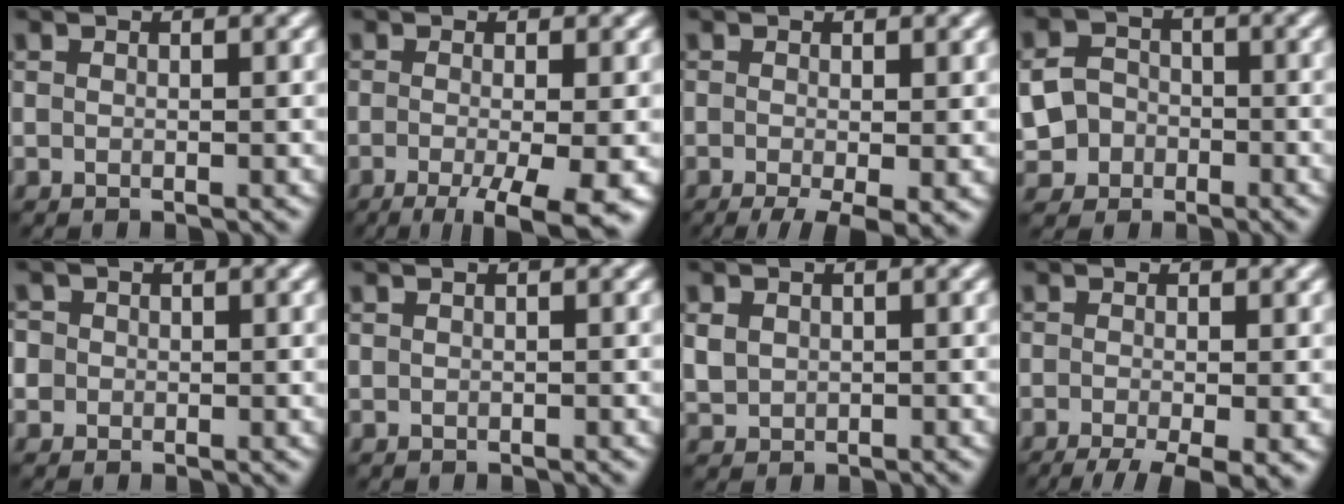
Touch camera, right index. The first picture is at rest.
{"total": 7.3, "force": [-3.2, 1.9, 6.3], "torque": [-0.086, -0.016, -0.042]}
{"total": 4.5, "force": [-2.0, 1.2, 3.8], "torque": [-0.059, -0.008, -0.031]}
{"total": 6.4, "force": [-2.4, 5.6, 1.9], "torque": [-0.028, -0.014, -0.058]}
{"total": 3.1, "force": [0.7, 2.9, 1.0], "torque": [-0.007, 0.019, -0.008]}
{"total": 0.0}
{"total": 2.0, "force": [0.2, 1.8, 0.8], "torque": [-0.018, -0.002, 0.006]}
{"total": 5.8, "force": [-3.3, 1.5, 4.5], "torque": [-0.069, -0.011, -0.053]}